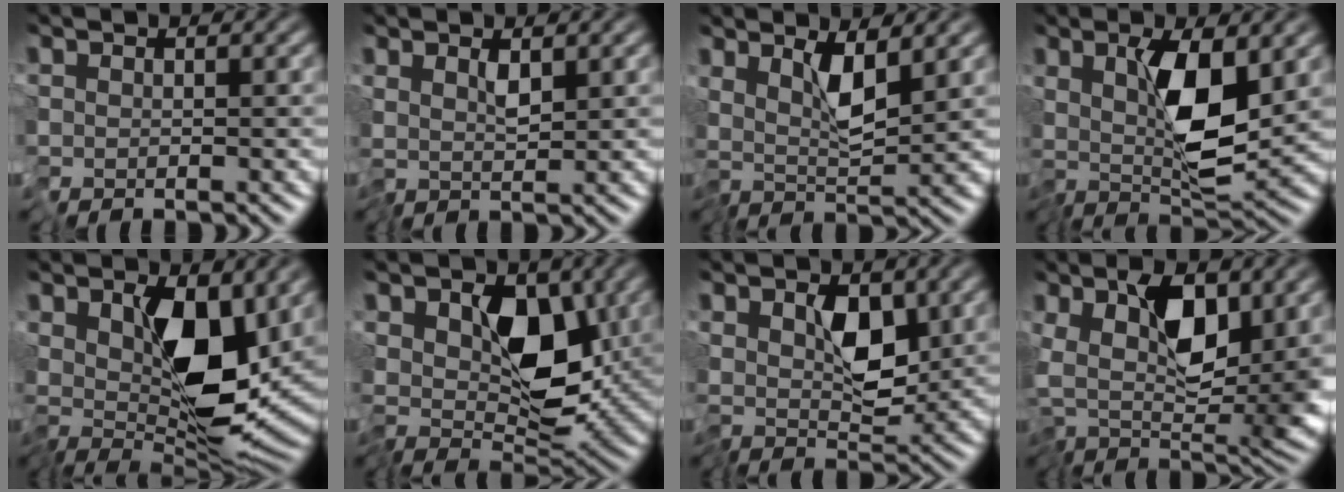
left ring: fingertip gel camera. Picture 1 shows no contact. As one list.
[{"total": 1.6, "force": [0.6, 0.1, 1.5], "torque": [-0.031, -0.005, 0.015]}, {"total": 3.4, "force": [1.3, 0.2, 3.1], "torque": [-0.054, -0.011, 0.026]}, {"total": 5.9, "force": [1.1, 1.4, 5.7], "torque": [-0.100, -0.013, 0.020]}, {"total": 8.9, "force": [1.3, 3.9, 7.9], "torque": [-0.132, -0.026, 0.022]}, {"total": 7.3, "force": [0.7, 3.8, 6.2], "torque": [-0.090, -0.015, 0.007]}, {"total": 4.2, "force": [0.7, 2.1, 3.6], "torque": [-0.056, -0.018, 0.014]}, {"total": 8.7, "force": [3.0, 3.1, 7.6], "torque": [-0.125, -0.007, 0.048]}]